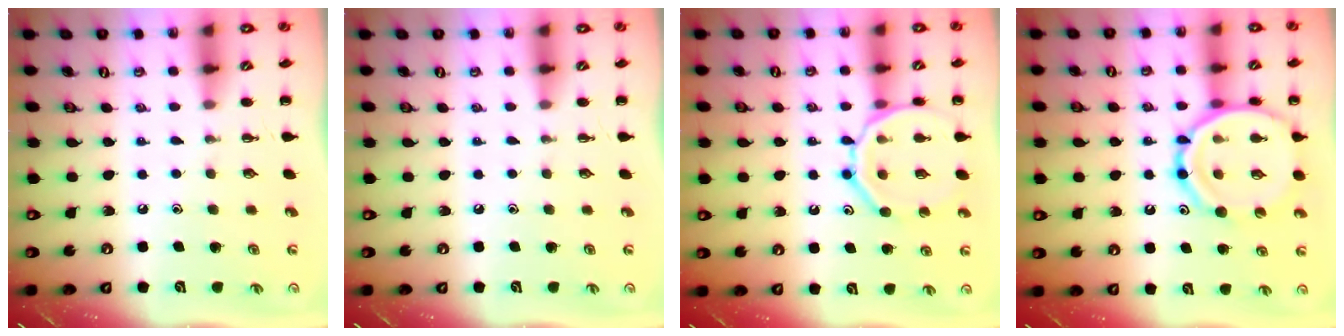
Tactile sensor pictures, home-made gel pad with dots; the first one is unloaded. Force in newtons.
{"total": 0.0}
{"total": 14.7, "press": 14.7, "slide": 1.1}
{"total": 17.5, "press": 17.3, "slide": 2.6}